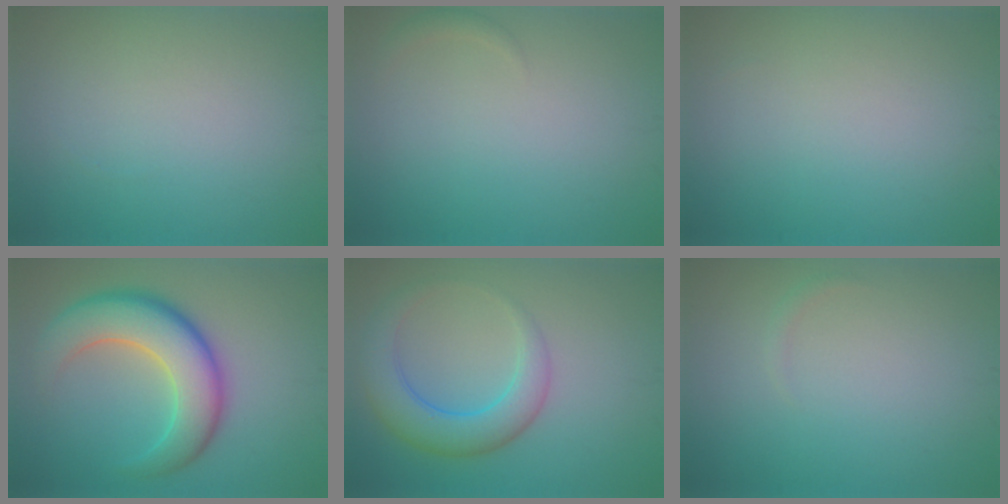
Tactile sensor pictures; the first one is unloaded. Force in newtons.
{"total": 0.7, "press": 0.7, "slide": 0.1}
{"total": 0.0}
{"total": 8.0, "press": 8.0, "slide": 0.6}
{"total": 5.1, "press": 5.1, "slide": 0.2}
{"total": 0.5, "press": 0.5, "slide": 0.0}